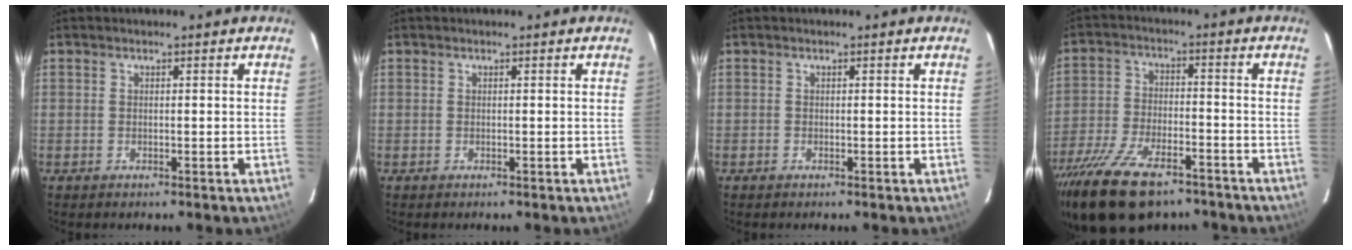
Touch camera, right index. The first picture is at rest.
{"total": 0.0}
{"total": 0.0}
{"total": 18.9, "force": [-13.6, 7.9, 10.4], "torque": [-0.229, -0.035, -0.234]}